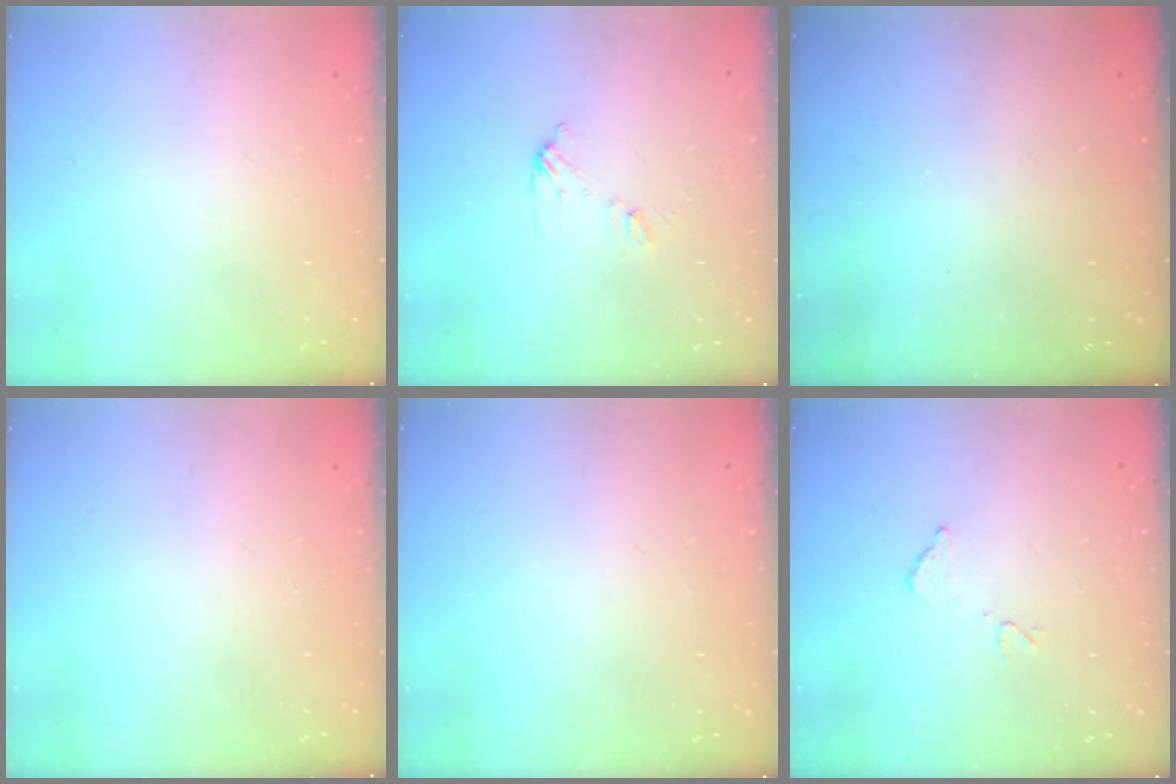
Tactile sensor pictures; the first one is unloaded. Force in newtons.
{"total": 5.8, "press": 5.8, "slide": 0.2}
{"total": 3.0, "press": 3.0, "slide": 0.1}
{"total": 0.0}
{"total": 2.8, "press": 2.8, "slide": 0.1}
{"total": 8.4, "press": 8.4, "slide": 0.4}